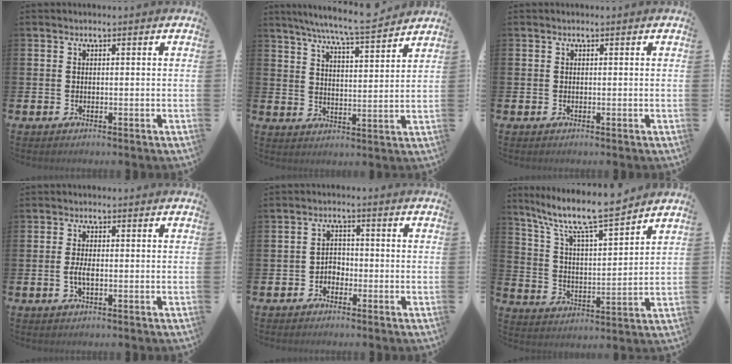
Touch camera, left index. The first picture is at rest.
{"total": 7.7, "force": [7.2, -0.3, 2.6], "torque": [-0.067, -0.045, 0.127]}
{"total": 0.0}
{"total": 2.2, "force": [-0.4, 0.8, 2.0], "torque": [-0.031, -0.002, -0.009]}
{"total": 2.2, "force": [-1.5, 1.4, 0.5], "torque": [-0.009, 0.006, -0.036]}
{"total": 10.3, "force": [9.1, 1.2, 4.6], "torque": [-0.117, -0.059, 0.154]}